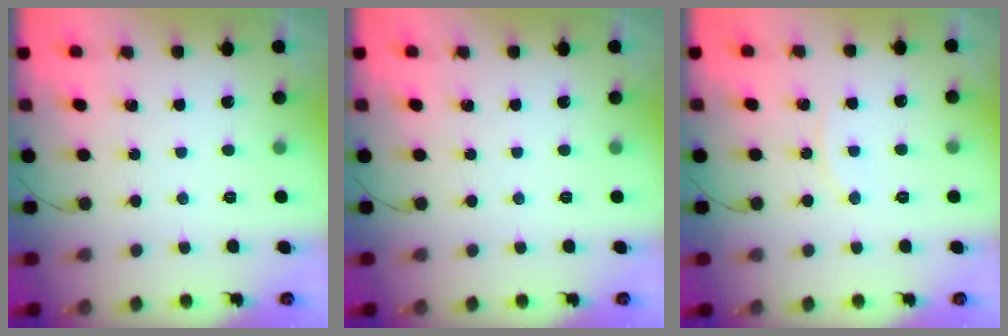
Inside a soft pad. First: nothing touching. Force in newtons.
{"total": 0.0}
{"total": 5.9, "press": 5.9, "slide": 0.2}